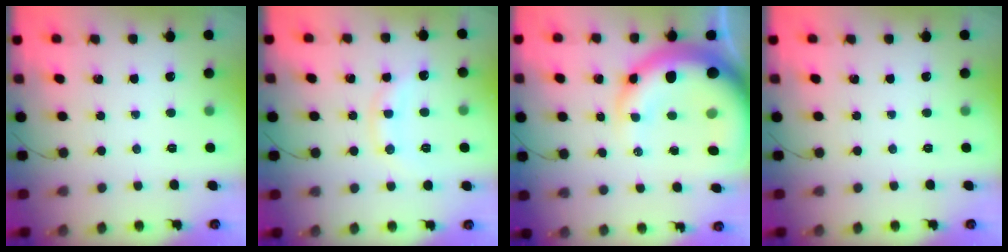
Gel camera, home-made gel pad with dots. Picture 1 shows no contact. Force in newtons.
{"total": 8.4, "press": 8.4, "slide": 0.3}
{"total": 21.5, "press": 20.9, "slide": 4.8}
{"total": 0.0}